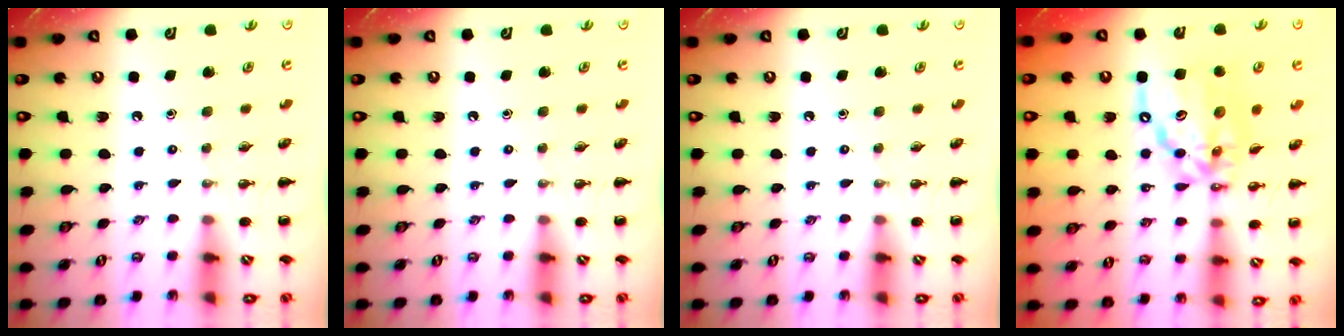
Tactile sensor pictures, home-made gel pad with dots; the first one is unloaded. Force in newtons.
{"total": 0.0}
{"total": 0.0}
{"total": 13.3, "press": 12.6, "slide": 4.1}